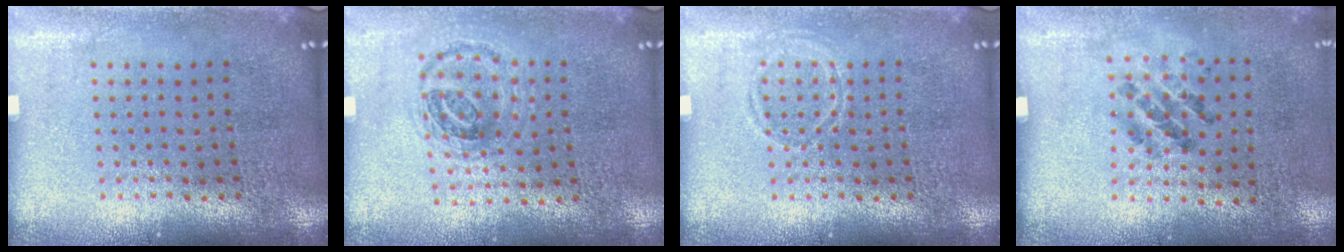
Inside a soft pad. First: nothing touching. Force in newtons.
{"total": 1.0, "press": 1.0, "slide": 0.3}
{"total": 0.8, "press": 0.8, "slide": 0.1}
{"total": 1.3, "press": 0.7, "slide": 1.1}